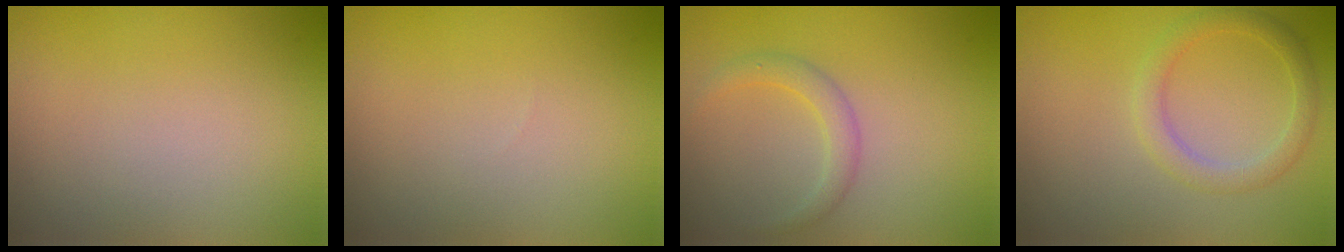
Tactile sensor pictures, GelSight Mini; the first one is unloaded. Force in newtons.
{"total": 0.0}
{"total": 1.7, "press": 1.7, "slide": 0.0}
{"total": 2.3, "press": 2.3, "slide": 0.1}